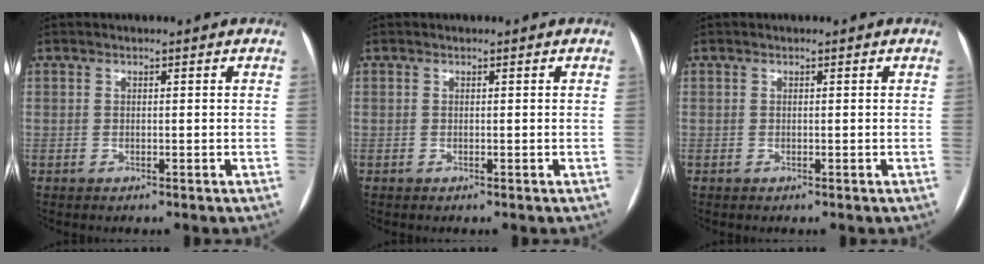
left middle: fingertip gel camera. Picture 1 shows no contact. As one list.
[{"total": 0.0}, {"total": 0.0}]